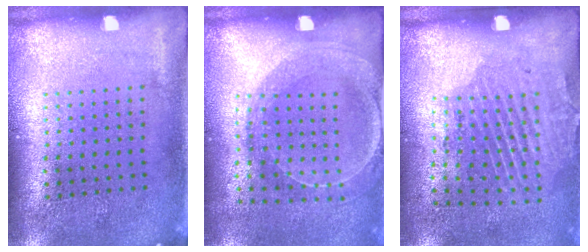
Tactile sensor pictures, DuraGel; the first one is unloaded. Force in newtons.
{"total": 1.5, "press": 1.5, "slide": 0.4}
{"total": 1.9, "press": 1.2, "slide": 1.5}